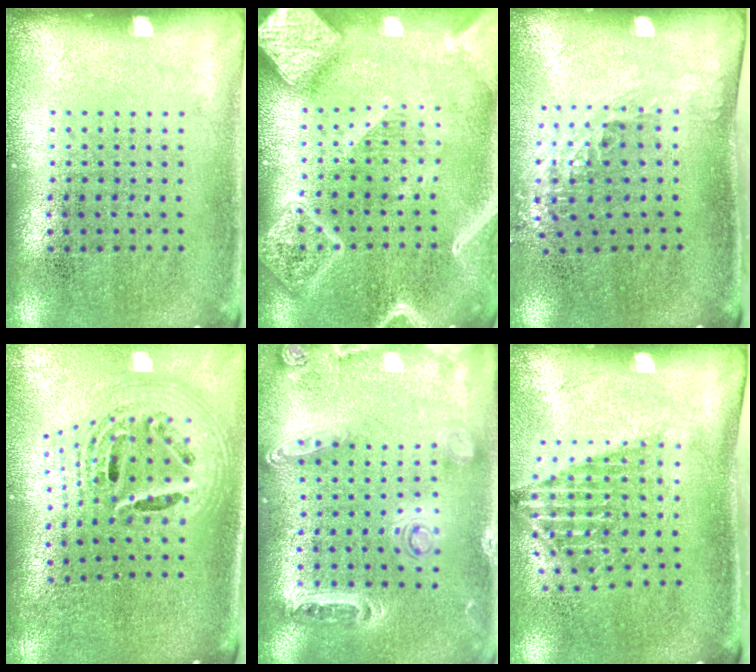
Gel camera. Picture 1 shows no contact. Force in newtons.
{"total": 3.6, "press": 3.6, "slide": 0.5}
{"total": 1.4, "press": 1.0, "slide": 1.0}
{"total": 2.7, "press": 1.9, "slide": 1.9}
{"total": 1.4, "press": 1.3, "slide": 0.3}
{"total": 1.5, "press": 1.1, "slide": 1.0}